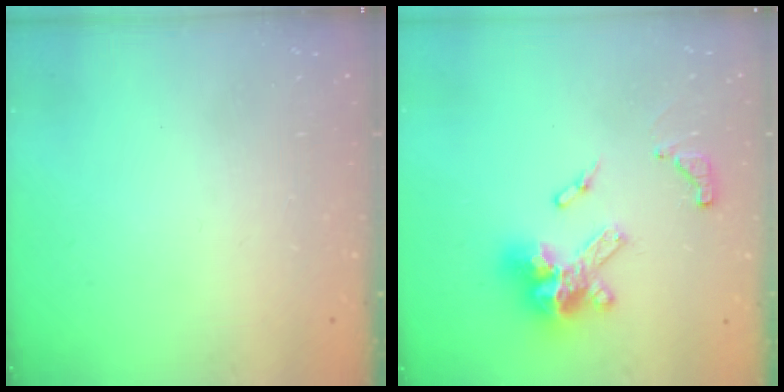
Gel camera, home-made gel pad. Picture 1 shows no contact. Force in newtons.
{"total": 15.1, "press": 14.9, "slide": 2.4}